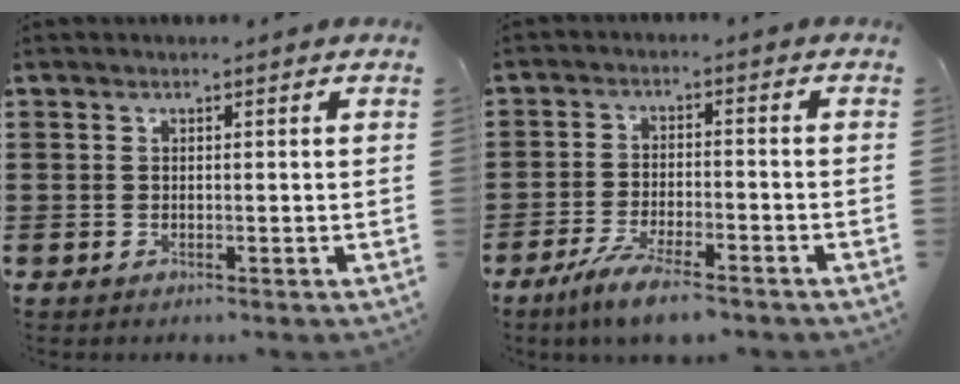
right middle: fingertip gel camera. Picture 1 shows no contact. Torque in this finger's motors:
{"motor_torque": [1.61, -0.53, 0.41, 0.07]}